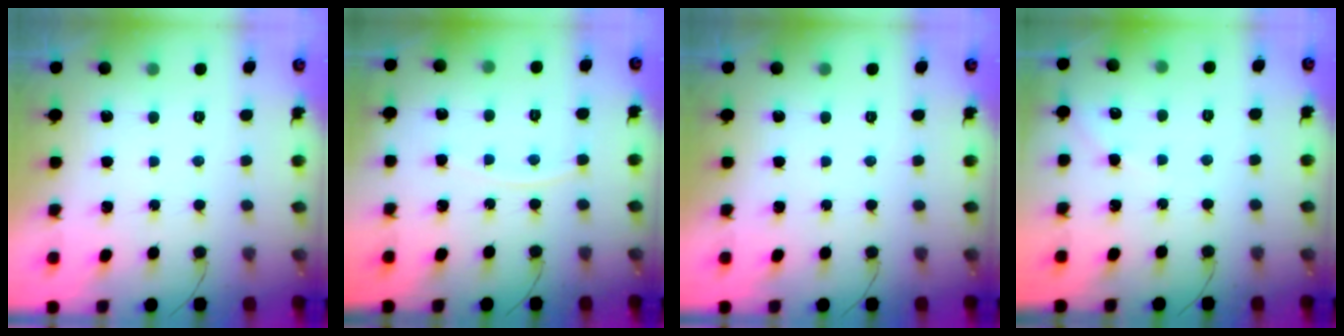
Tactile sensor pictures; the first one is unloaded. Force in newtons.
{"total": 5.7, "press": 5.6, "slide": 0.9}
{"total": 0.0}
{"total": 3.0, "press": 3.0, "slide": 0.5}